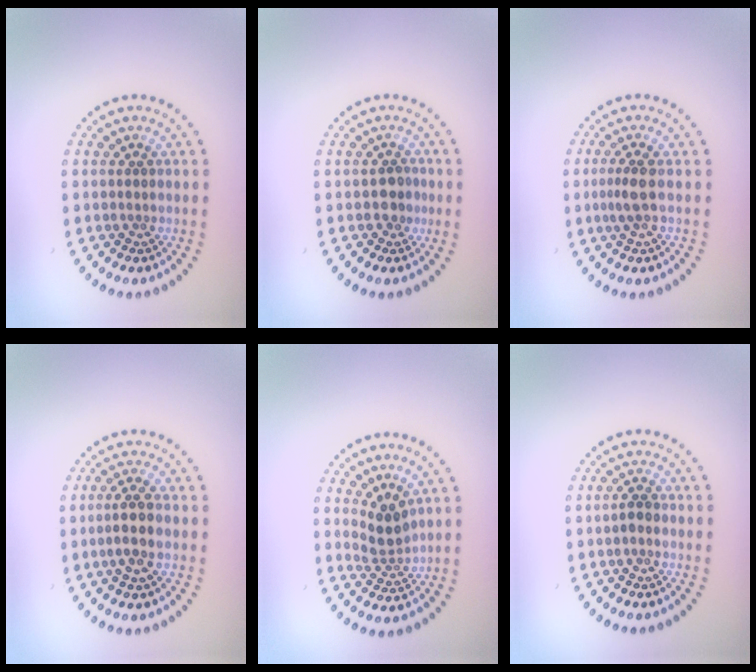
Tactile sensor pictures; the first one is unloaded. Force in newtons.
{"total": 1.4, "press": 1.2, "slide": 0.7}
{"total": 1.8, "press": 1.5, "slide": 1.0}
{"total": 2.4, "press": 2.2, "slide": 1.0}
{"total": 2.5, "press": 1.7, "slide": 1.8}
{"total": 1.0, "press": 0.9, "slide": 0.3}